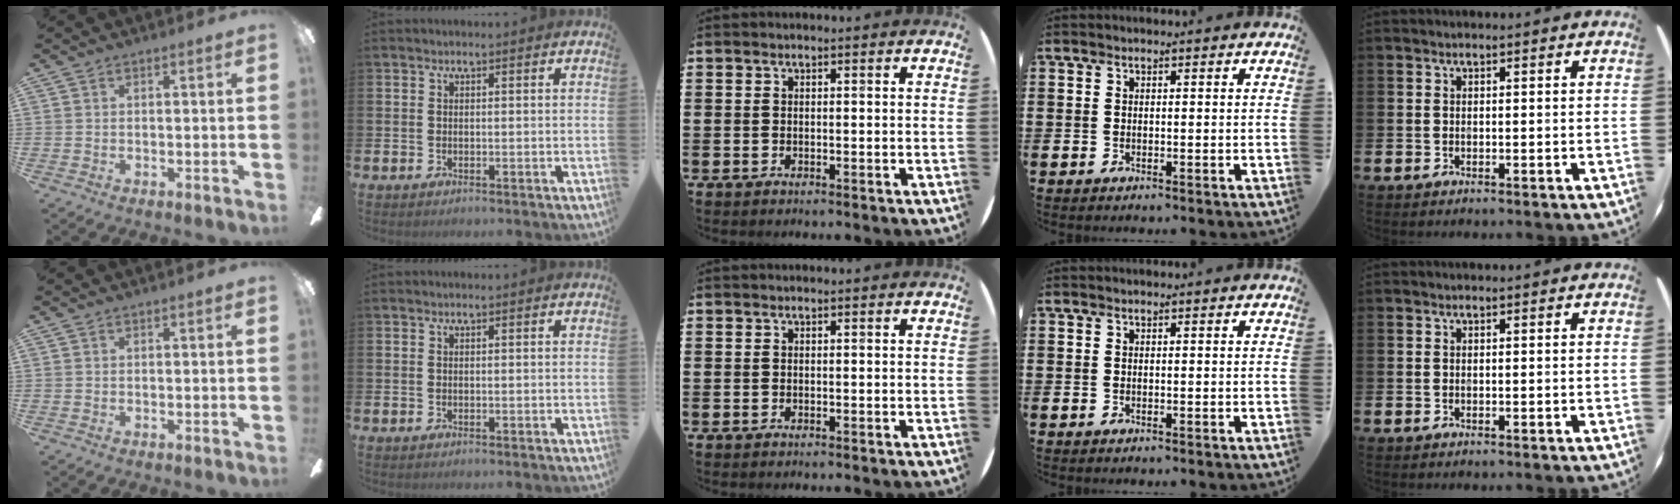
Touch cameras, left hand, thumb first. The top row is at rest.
{}